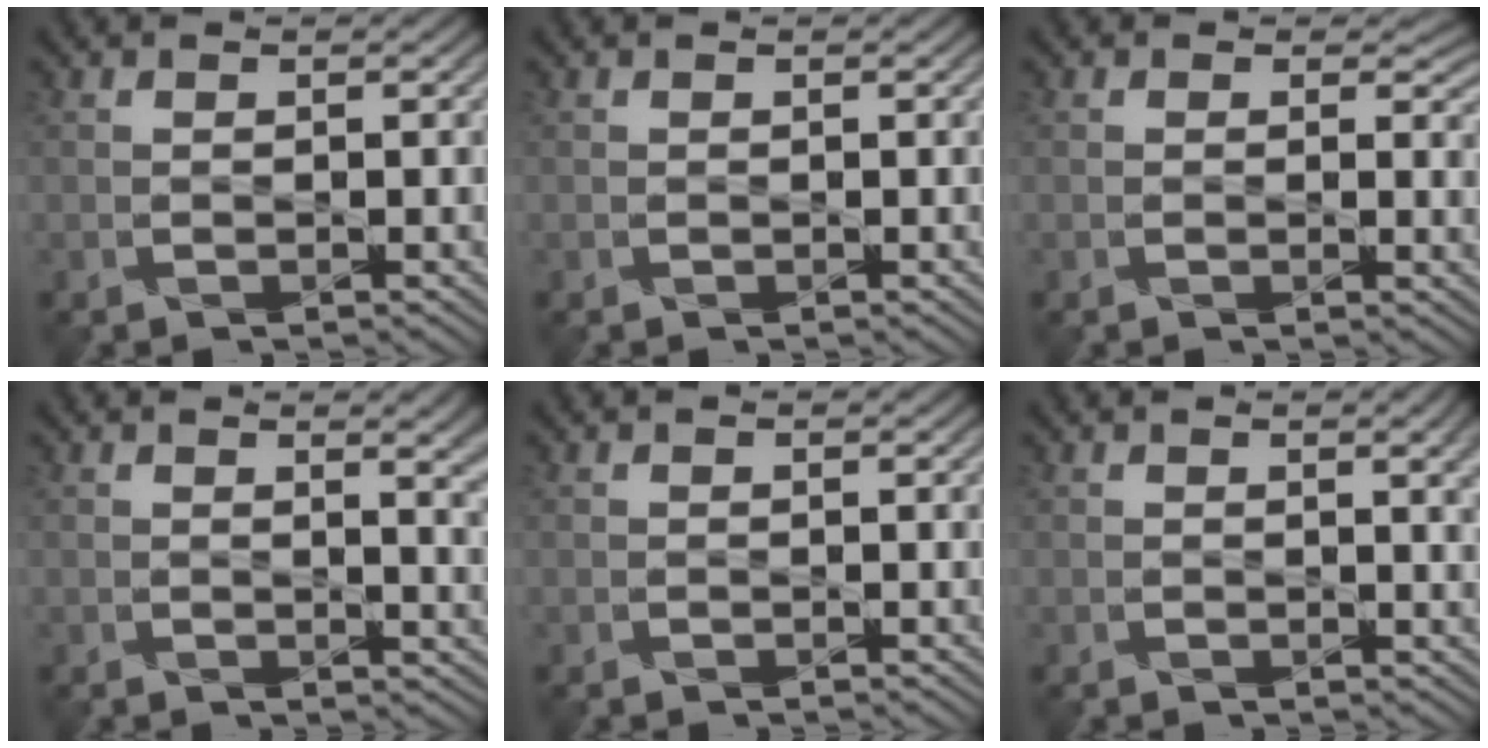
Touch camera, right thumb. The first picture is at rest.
{"total": 0.0}
{"total": 2.3, "force": [0.8, 1.4, 1.6], "torque": [-0.023, -0.008, 0.009]}
{"total": 4.5, "force": [1.6, 1.4, 4.0], "torque": [-0.046, 0.001, 0.024]}
{"total": 0.0}
{"total": 2.8, "force": [1.0, 0.7, 2.5], "torque": [-0.034, 0.001, 0.017]}